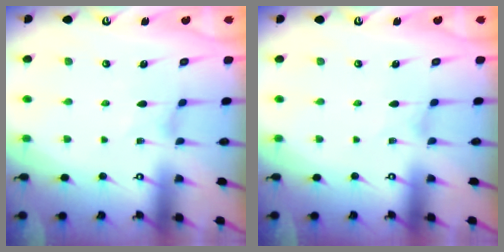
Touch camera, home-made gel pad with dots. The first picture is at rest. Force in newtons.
{"total": 0.0}